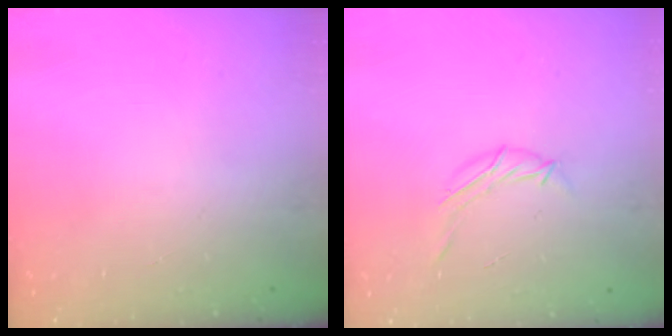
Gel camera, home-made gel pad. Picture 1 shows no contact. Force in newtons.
{"total": 5.5, "press": 5.4, "slide": 1.2}